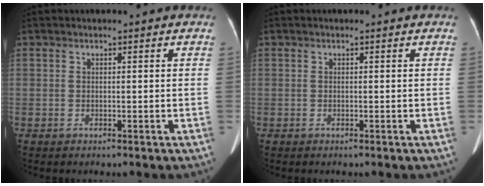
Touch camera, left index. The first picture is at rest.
{"total": 0.0}